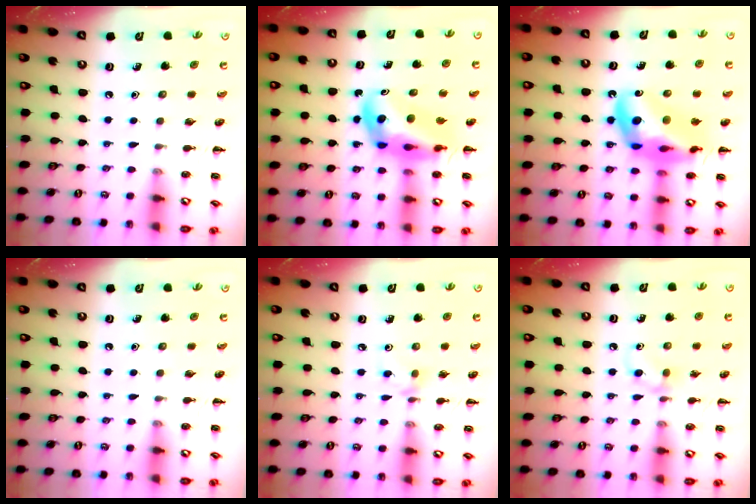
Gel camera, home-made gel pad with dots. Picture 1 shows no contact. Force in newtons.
{"total": 10.4, "press": 9.9, "slide": 3.3}
{"total": 19.0, "press": 18.5, "slide": 4.2}
{"total": 0.0}
{"total": 4.5, "press": 4.3, "slide": 1.2}
{"total": 5.8, "press": 5.5, "slide": 1.9}